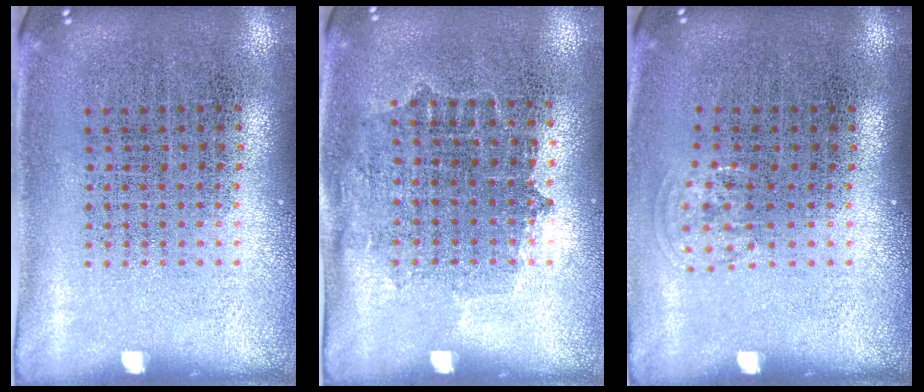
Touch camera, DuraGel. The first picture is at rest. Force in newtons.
{"total": 0.8, "press": 0.8, "slide": 0.3}
{"total": 0.8, "press": 0.6, "slide": 0.5}